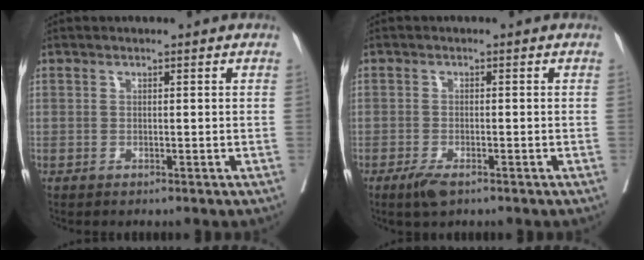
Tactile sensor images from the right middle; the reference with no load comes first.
{"total": 3.0, "force": [-1.9, 0.9, 2.1], "torque": [-0.043, -0.005, -0.034]}